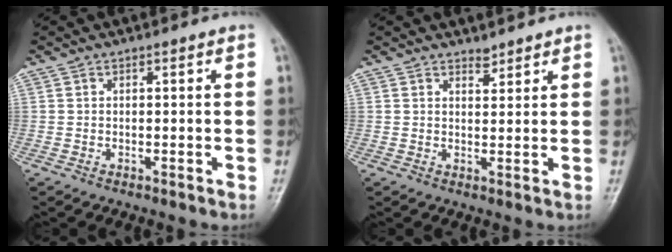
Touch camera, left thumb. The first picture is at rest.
{"total": 1.9, "force": [1.7, 0.8, 0.3], "torque": [0.007, -0.015, 0.026]}